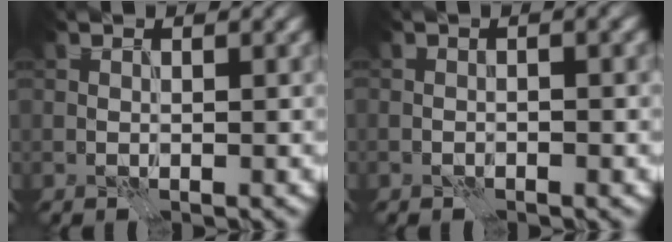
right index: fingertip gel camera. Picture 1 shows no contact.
{"total": 1.8, "force": [0.0, 0.5, 1.7], "torque": [-0.017, 0.000, -0.002]}